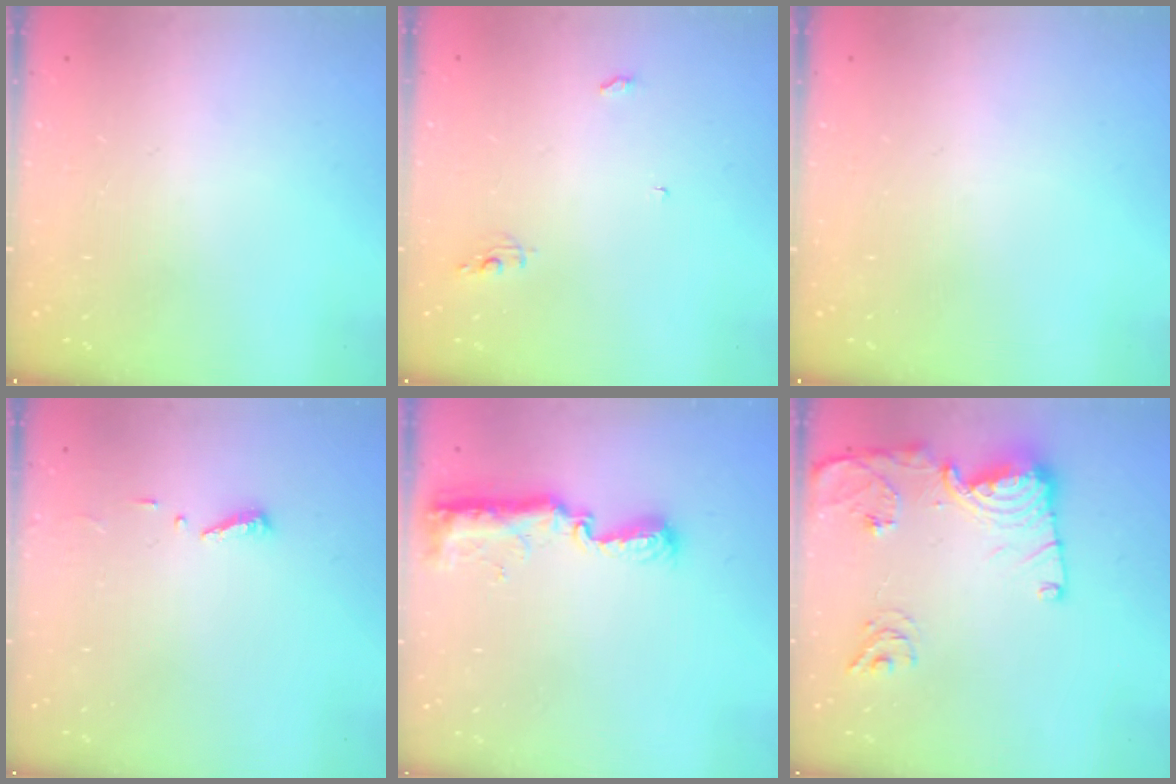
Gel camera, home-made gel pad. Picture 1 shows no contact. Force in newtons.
{"total": 4.1, "press": 4.1, "slide": 0.3}
{"total": 0.0}
{"total": 3.7, "press": 3.7, "slide": 0.2}
{"total": 8.8, "press": 8.8, "slide": 0.9}
{"total": 14.6, "press": 14.6, "slide": 1.0}